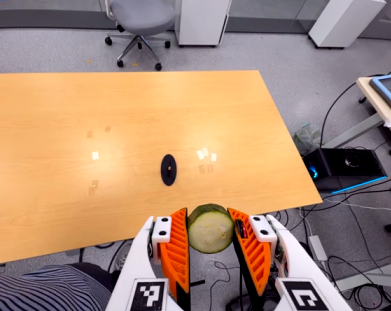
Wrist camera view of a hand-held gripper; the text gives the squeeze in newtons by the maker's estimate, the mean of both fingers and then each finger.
{"total": 12.6, "left": 13.0, "right": 12.2}